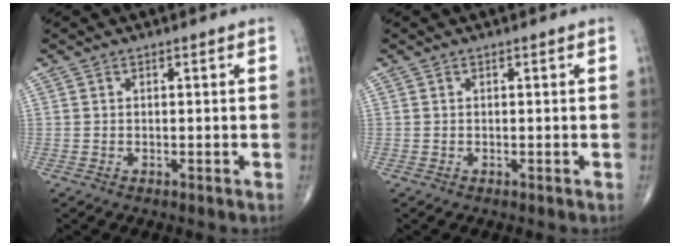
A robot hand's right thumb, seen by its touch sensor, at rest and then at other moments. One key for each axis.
{"total": 0.0}